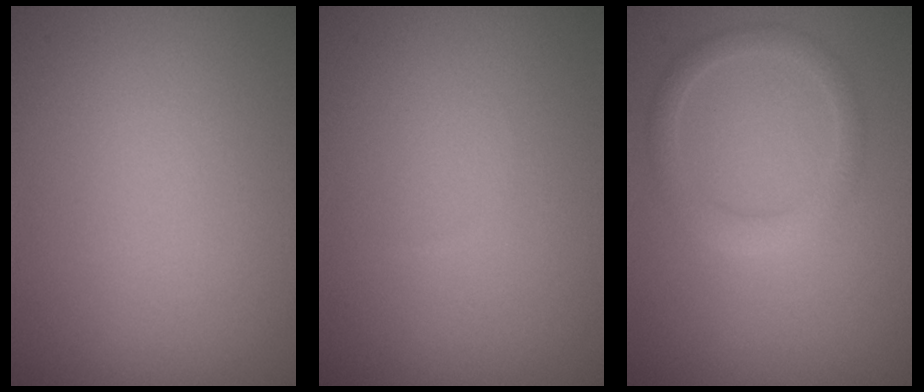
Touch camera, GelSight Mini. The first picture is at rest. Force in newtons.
{"total": 0.0}
{"total": 2.2, "press": 2.2, "slide": 0.1}